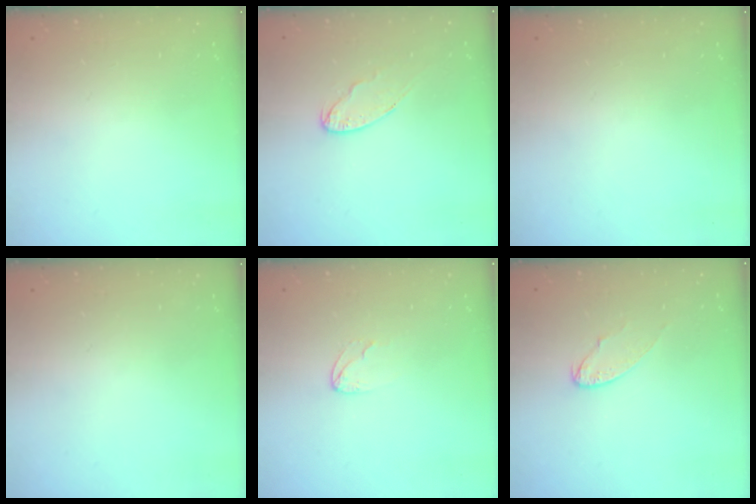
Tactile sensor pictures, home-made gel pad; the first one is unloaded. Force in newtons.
{"total": 6.1, "press": 6.0, "slide": 0.6}
{"total": 0.0}
{"total": 0.0}
{"total": 3.7, "press": 3.7, "slide": 0.3}
{"total": 6.3, "press": 6.3, "slide": 0.4}